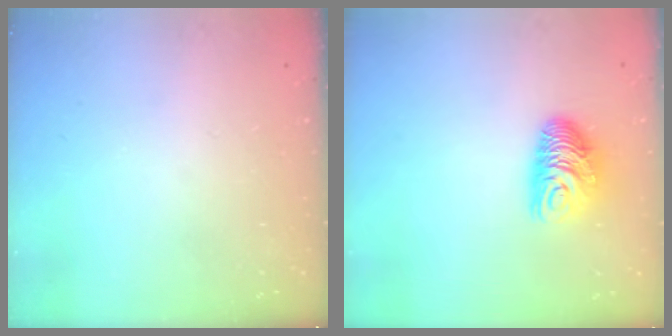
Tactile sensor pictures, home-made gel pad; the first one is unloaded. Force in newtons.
{"total": 9.6, "press": 9.6, "slide": 0.3}